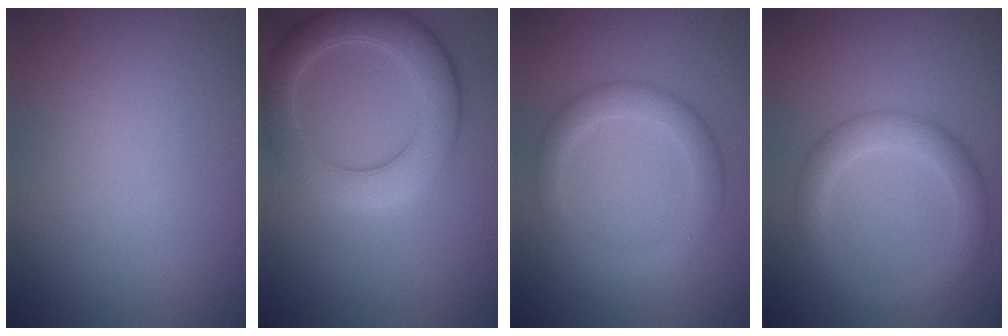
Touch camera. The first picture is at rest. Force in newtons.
{"total": 5.6, "press": 5.6, "slide": 0.6}
{"total": 3.1, "press": 3.1, "slide": 0.2}
{"total": 3.5, "press": 3.5, "slide": 0.1}